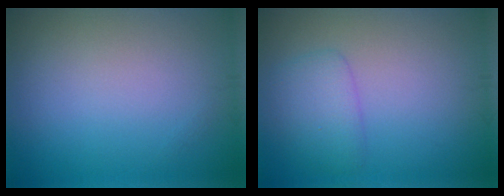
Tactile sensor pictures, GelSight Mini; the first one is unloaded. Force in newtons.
{"total": 2.6, "press": 2.6, "slide": 0.1}